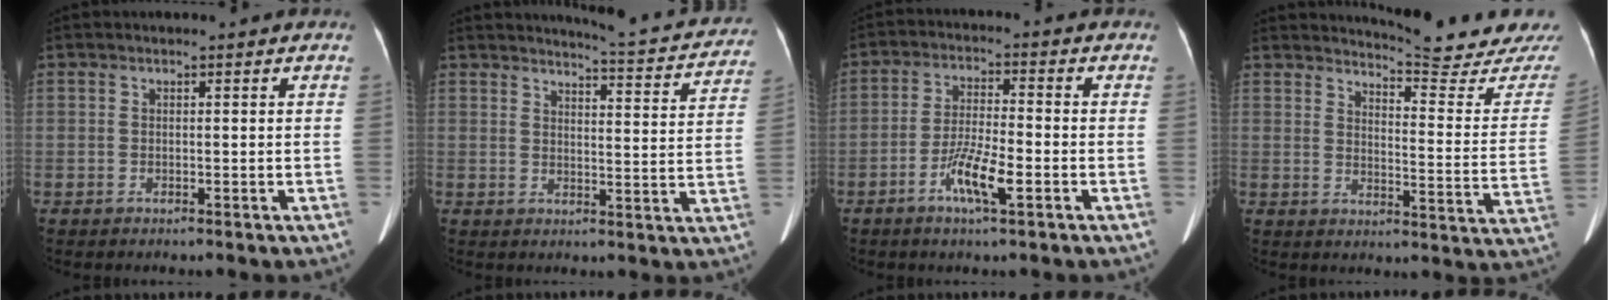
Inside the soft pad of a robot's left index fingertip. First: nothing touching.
{"total": 12.6, "force": [12.2, 1.0, 2.8], "torque": [-0.029, -0.038, 0.131]}
{"total": 6.8, "force": [-3.0, 0.8, 6.0], "torque": [-0.118, -0.004, -0.057]}
{"total": 15.7, "force": [15.4, -1.5, 2.7], "torque": [-0.036, -0.119, 0.177]}